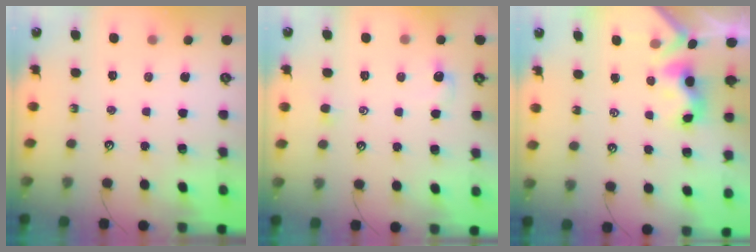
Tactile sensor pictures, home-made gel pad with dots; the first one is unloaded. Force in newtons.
{"total": 1.2, "press": 0.9, "slide": 0.7}
{"total": 3.0, "press": 3.0, "slide": 0.4}